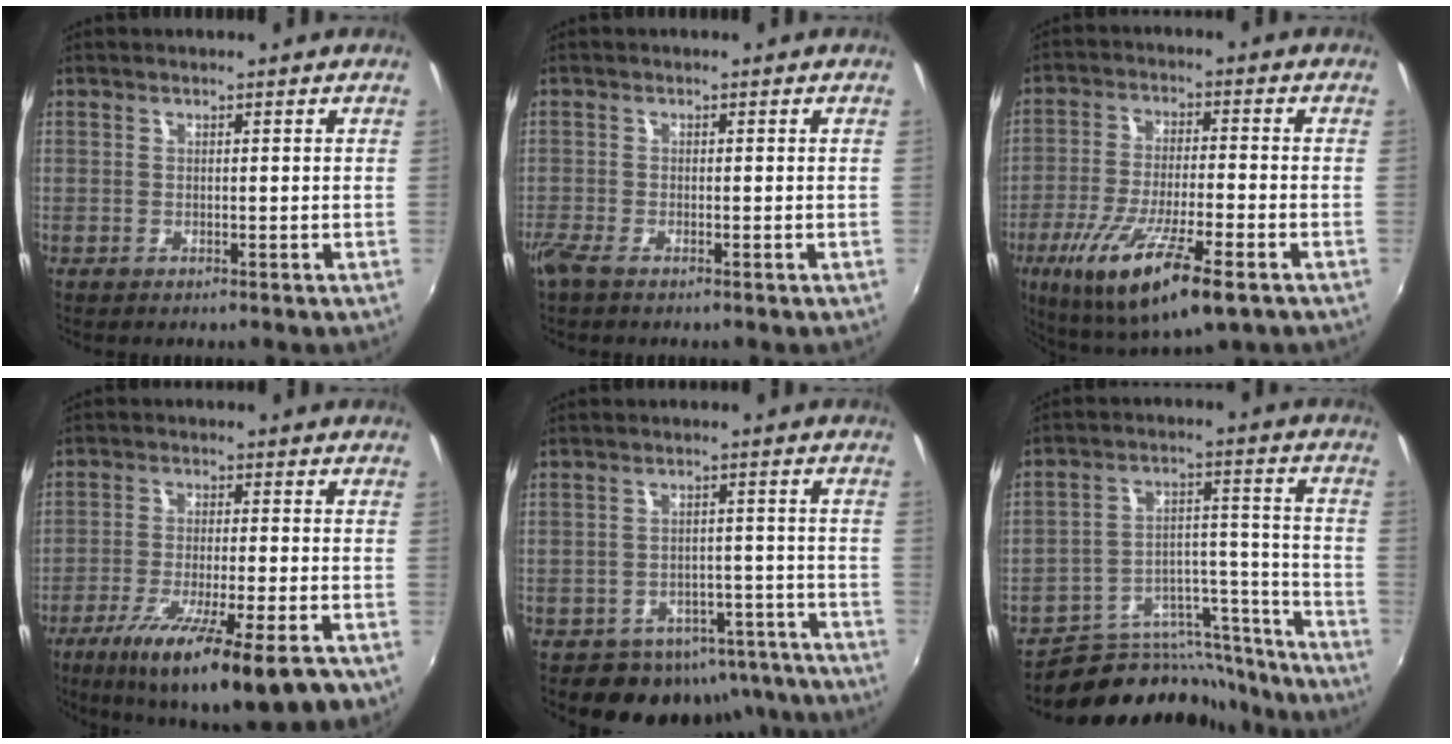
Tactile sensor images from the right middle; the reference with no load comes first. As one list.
[{"total": 2.4, "force": [-1.8, 0.4, 1.5], "torque": [-0.038, -0.010, -0.039]}, {"total": 16.8, "force": [-8.7, 3.7, 13.8], "torque": [-0.271, -0.049, -0.152]}, {"total": 18.0, "force": [-9.8, 3.6, 14.7], "torque": [-0.250, -0.055, -0.155]}, {"total": 12.3, "force": [-9.5, 7.3, 3.0], "torque": [-0.054, 0.024, -0.098]}, {"total": 16.7, "force": [-15.0, 6.8, 2.8], "torque": [-0.031, 0.061, -0.213]}]